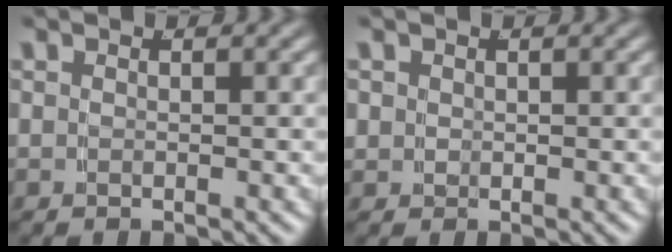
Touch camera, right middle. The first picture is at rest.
{"total": 1.4, "force": [0.2, 1.3, 0.4], "torque": [-0.015, -0.008, 0.006]}